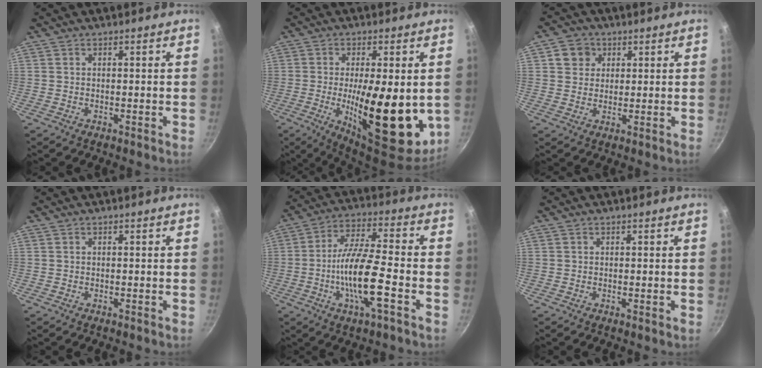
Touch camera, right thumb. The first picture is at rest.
{"total": 18.9, "force": [-2.0, 6.8, 17.5], "torque": [-0.248, -0.012, -0.023]}
{"total": 4.9, "force": [1.7, 4.4, 1.4], "torque": [0.010, 0.004, 0.023]}
{"total": 0.0}
{"total": 13.4, "force": [-4.0, 2.9, 12.4], "torque": [-0.232, 0.026, -0.083]}
{"total": 0.0}